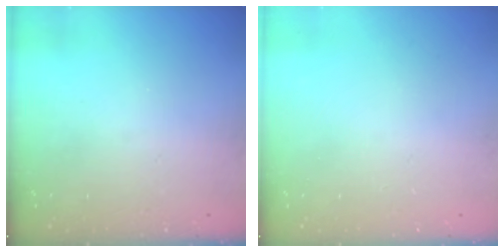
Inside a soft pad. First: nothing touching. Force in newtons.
{"total": 0.0}